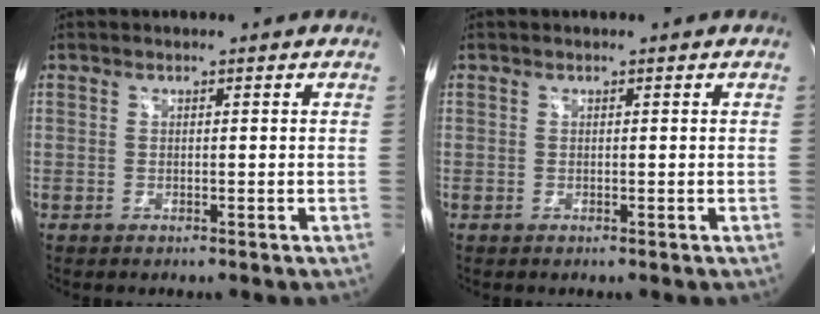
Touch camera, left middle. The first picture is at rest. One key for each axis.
{"total": 0.0}